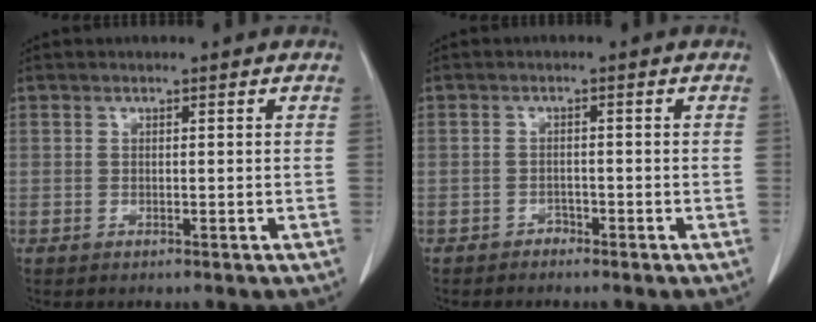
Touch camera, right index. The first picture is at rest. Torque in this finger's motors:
{"motor_torque": [0.08, -0.07, -0.02, 0.01]}